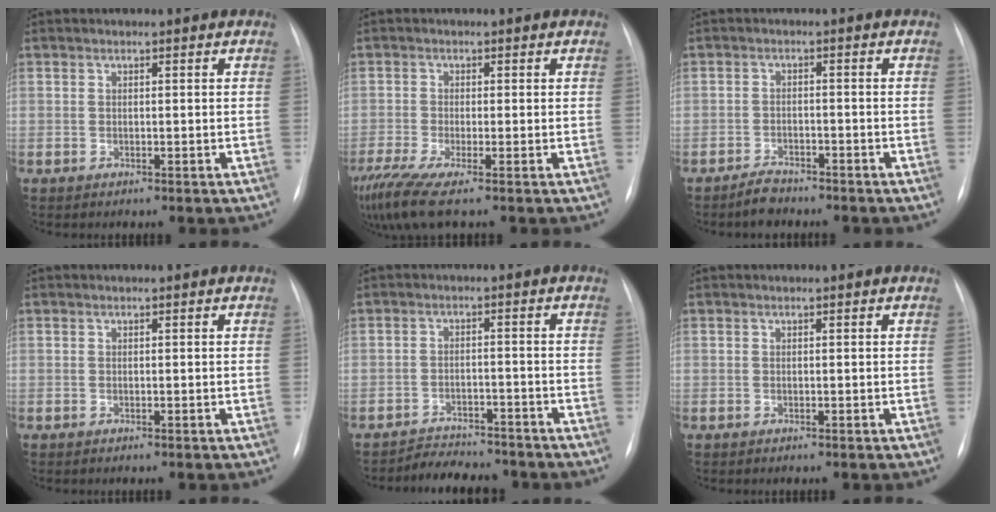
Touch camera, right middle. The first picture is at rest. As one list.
[{"total": 7.1, "force": [-4.7, 0.7, 5.3], "torque": [-0.100, -0.022, -0.087]}, {"total": 2.7, "force": [-2.5, 0.9, 0.7], "torque": [-0.019, -0.002, -0.041]}, {"total": 0.0}, {"total": 6.8, "force": [-6.4, 2.0, 1.2], "torque": [-0.016, 0.004, -0.094]}, {"total": 0.0}]